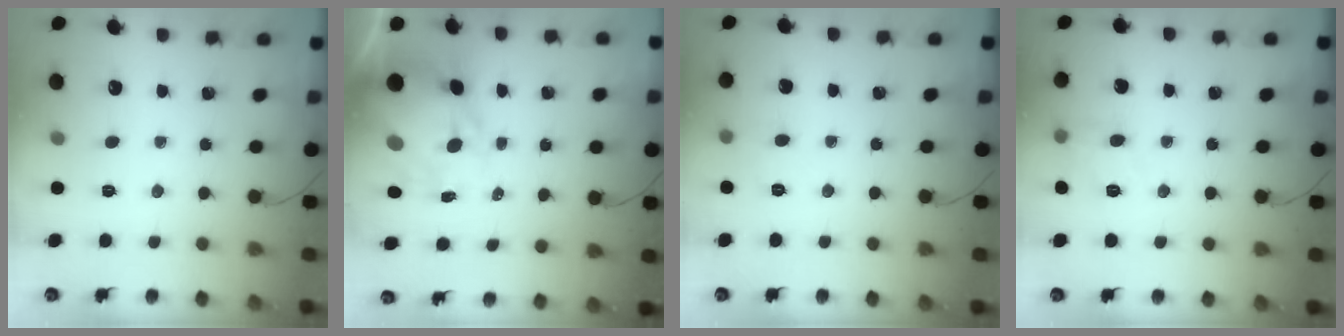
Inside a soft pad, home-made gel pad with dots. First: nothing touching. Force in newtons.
{"total": 12.6, "press": 12.2, "slide": 3.1}
{"total": 4.5, "press": 4.4, "slide": 1.1}
{"total": 8.5, "press": 8.5, "slide": 1.0}